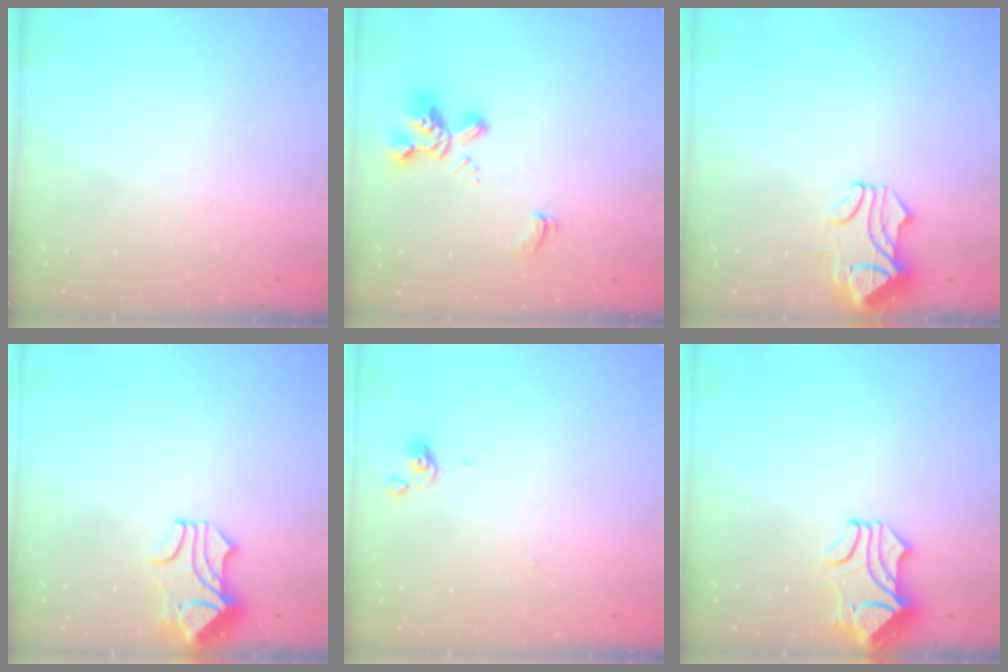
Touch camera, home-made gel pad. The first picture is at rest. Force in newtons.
{"total": 2.4, "press": 2.1, "slide": 1.2}
{"total": 1.4, "press": 0.9, "slide": 1.1}
{"total": 1.7, "press": 1.3, "slide": 1.1}
{"total": 0.0}
{"total": 1.1, "press": 0.5, "slide": 0.9}